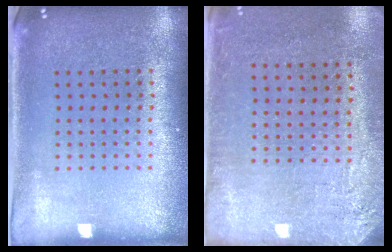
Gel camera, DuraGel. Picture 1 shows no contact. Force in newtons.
{"total": 2.7, "press": 2.3, "slide": 1.4}